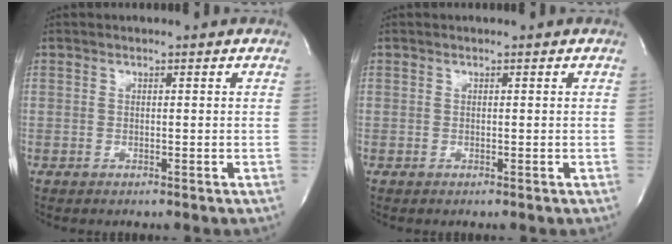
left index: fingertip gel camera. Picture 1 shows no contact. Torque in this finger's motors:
{"motor_torque": [0.18, 0.06, 0.02, 0.00]}